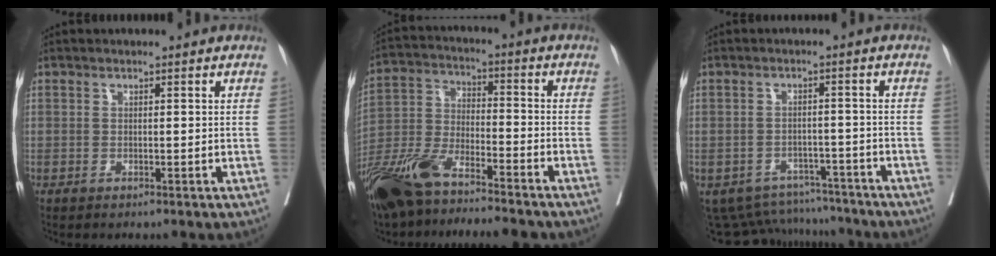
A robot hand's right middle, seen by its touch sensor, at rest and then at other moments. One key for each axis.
{"total": 17.6, "fx": -14.0, "fy": 4.0, "fz": 10.0, "tx": -0.230, "ty": -0.022, "tz": -0.255}
{"total": 9.6, "fx": -8.9, "fy": 3.6, "fz": 0.7, "tx": -0.015, "ty": 0.022, "tz": -0.113}